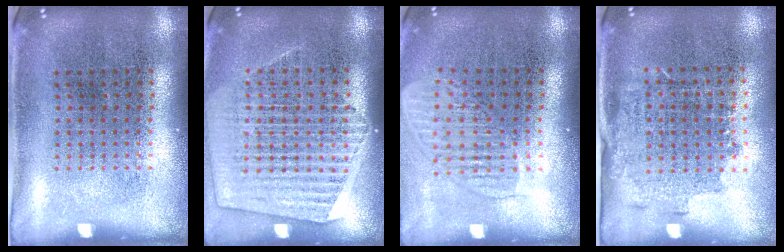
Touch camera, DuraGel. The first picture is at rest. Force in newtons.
{"total": 1.6, "press": 1.4, "slide": 0.6}
{"total": 1.6, "press": 1.3, "slide": 0.9}
{"total": 1.5, "press": 1.2, "slide": 1.0}